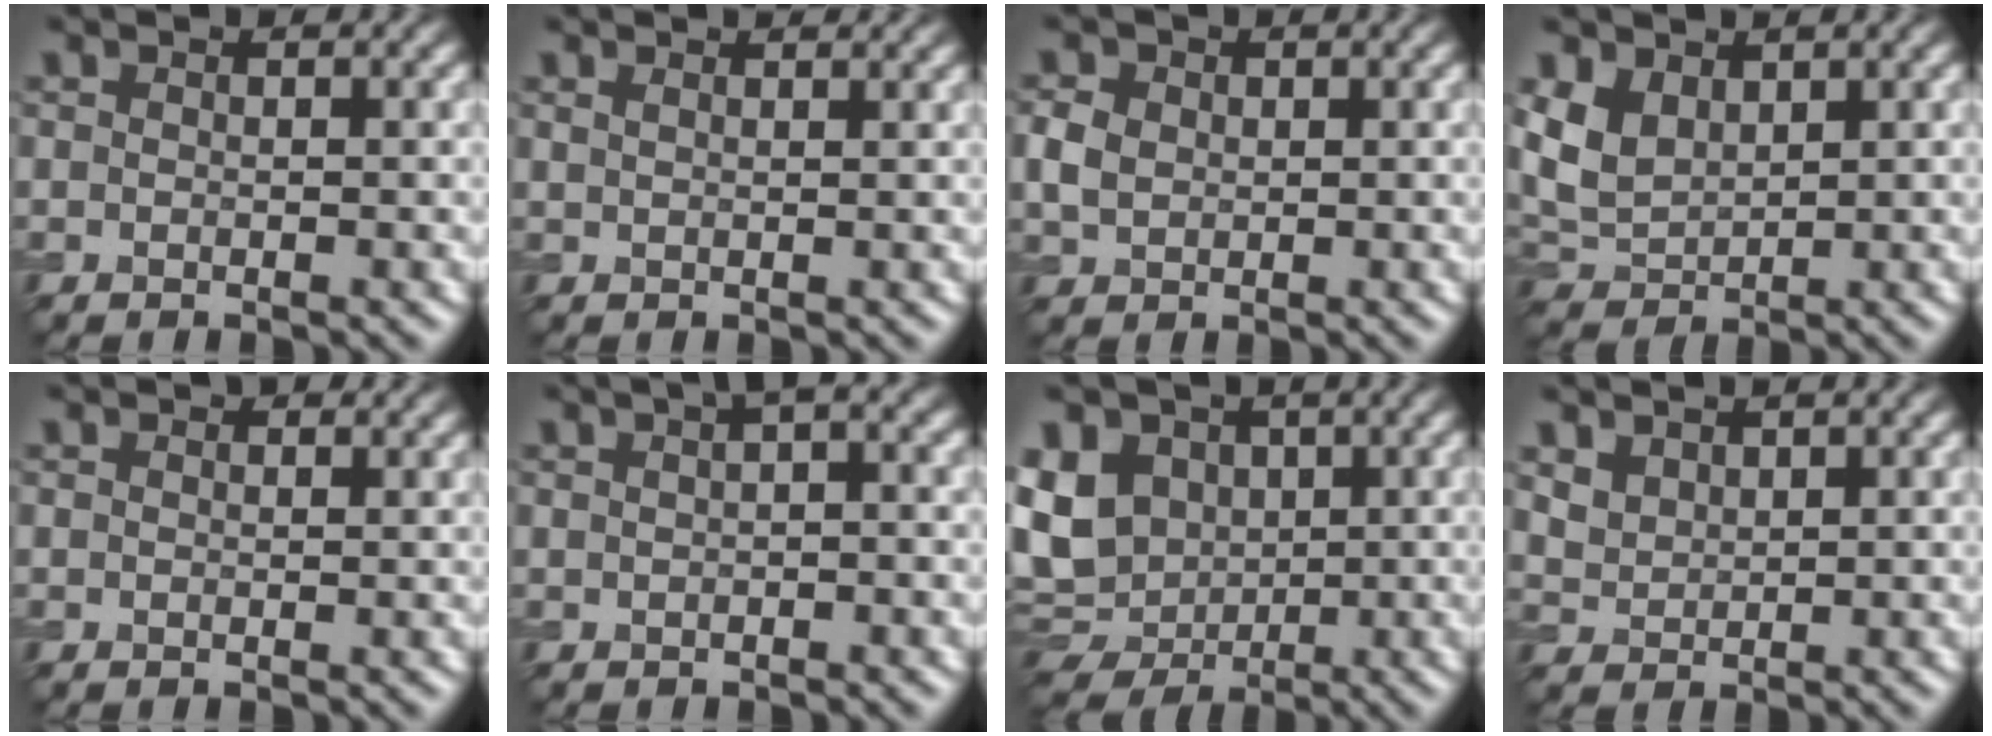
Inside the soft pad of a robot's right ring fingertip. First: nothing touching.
{"total": 1.9, "force": [1.6, 0.6, 0.8], "torque": [-0.012, 0.003, 0.014]}
{"total": 2.3, "force": [0.3, 1.9, 1.1], "torque": [-0.027, 0.001, 0.005]}
{"total": 3.9, "force": [1.5, 2.6, 2.5], "torque": [-0.066, -0.003, 0.034]}
{"total": 0.8, "force": [0.6, 0.4, 0.2], "torque": [-0.004, -0.003, 0.004]}
{"total": 2.6, "force": [1.1, 0.7, 2.2], "torque": [-0.022, 0.010, 0.010]}
{"total": 9.5, "force": [0.6, 7.6, 5.7], "torque": [-0.120, 0.002, 0.010]}
{"total": 2.1, "force": [1.6, 1.2, 0.7], "torque": [-0.027, -0.003, 0.039]}